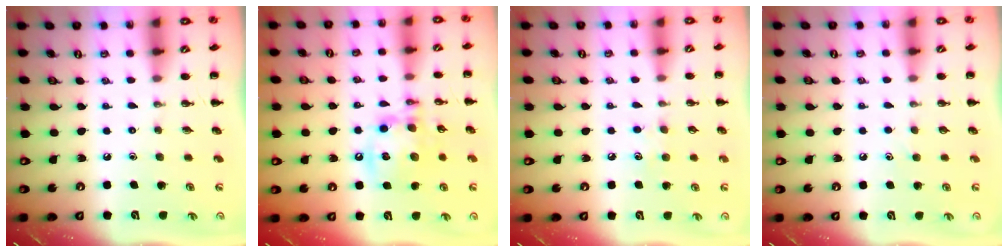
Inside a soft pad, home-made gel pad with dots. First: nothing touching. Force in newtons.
{"total": 14.0, "press": 13.8, "slide": 2.3}
{"total": 5.8, "press": 5.6, "slide": 1.6}
{"total": 3.5, "press": 3.3, "slide": 1.2}